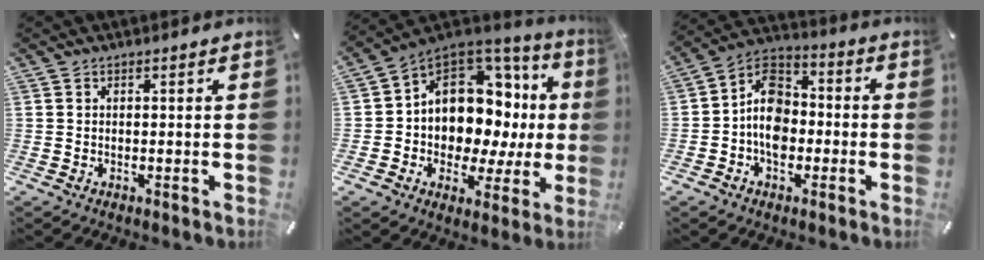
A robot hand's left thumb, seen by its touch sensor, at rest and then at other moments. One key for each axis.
{"total": 12.1, "fx": 3.5, "fy": 9.6, "fz": 6.6, "tx": -0.095, "ty": -0.058, "tz": 0.063}
{"total": 10.2, "fx": -2.2, "fy": 7.9, "fz": 6.1, "tx": -0.121, "ty": 0.021, "tz": -0.040}